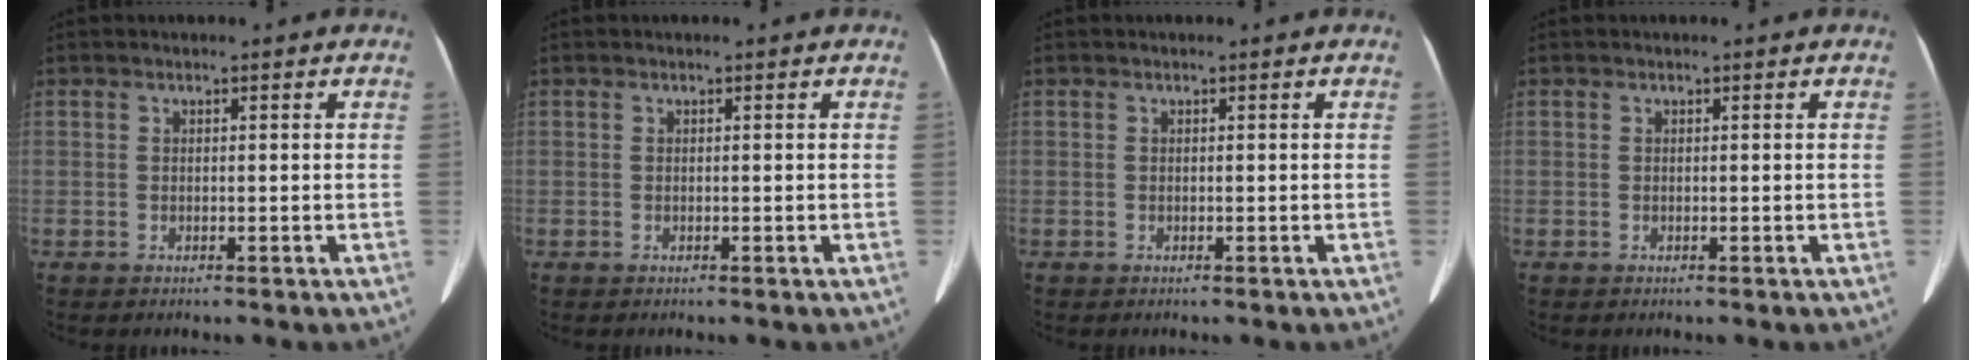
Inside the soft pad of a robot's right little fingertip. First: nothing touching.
{"total": 0.0}
{"total": 0.0}
{"total": 0.0}